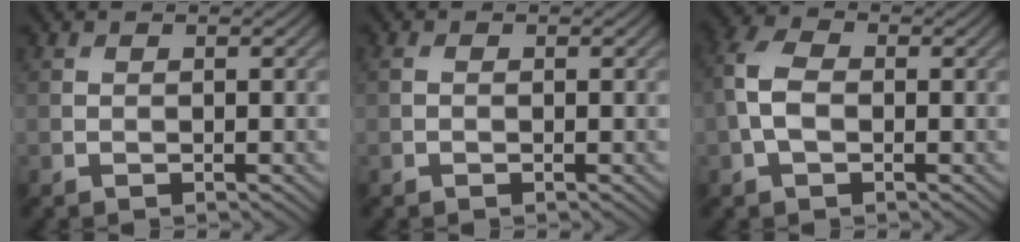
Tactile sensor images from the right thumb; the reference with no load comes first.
{"total": 0.8, "force": [0.0, 0.6, 0.6], "torque": [-0.015, 0.001, -0.001]}
{"total": 5.1, "force": [-0.3, 3.3, 3.9], "torque": [-0.103, 0.007, -0.016]}